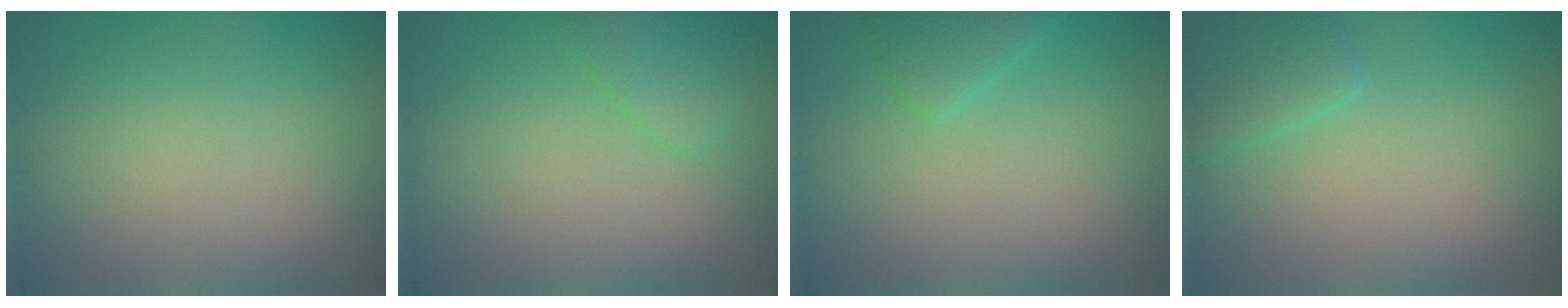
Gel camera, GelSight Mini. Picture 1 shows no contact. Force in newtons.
{"total": 2.2, "press": 2.1, "slide": 0.2}
{"total": 2.0, "press": 2.0, "slide": 0.1}
{"total": 2.3, "press": 2.3, "slide": 0.1}